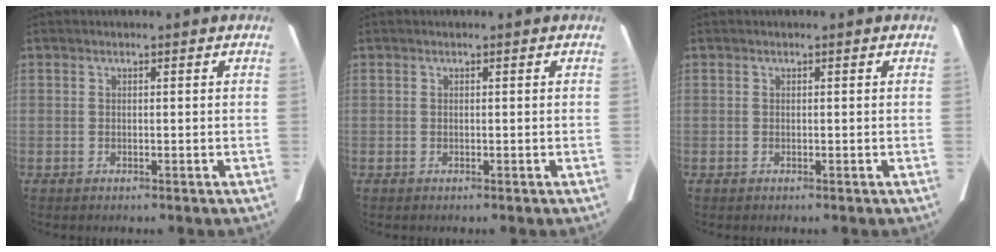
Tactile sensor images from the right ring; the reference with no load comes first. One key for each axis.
{"total": 0.0}
{"total": 0.0}